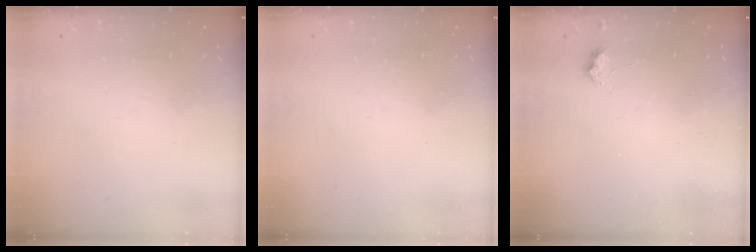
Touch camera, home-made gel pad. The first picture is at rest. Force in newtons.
{"total": 0.0}
{"total": 3.2, "press": 3.1, "slide": 0.4}